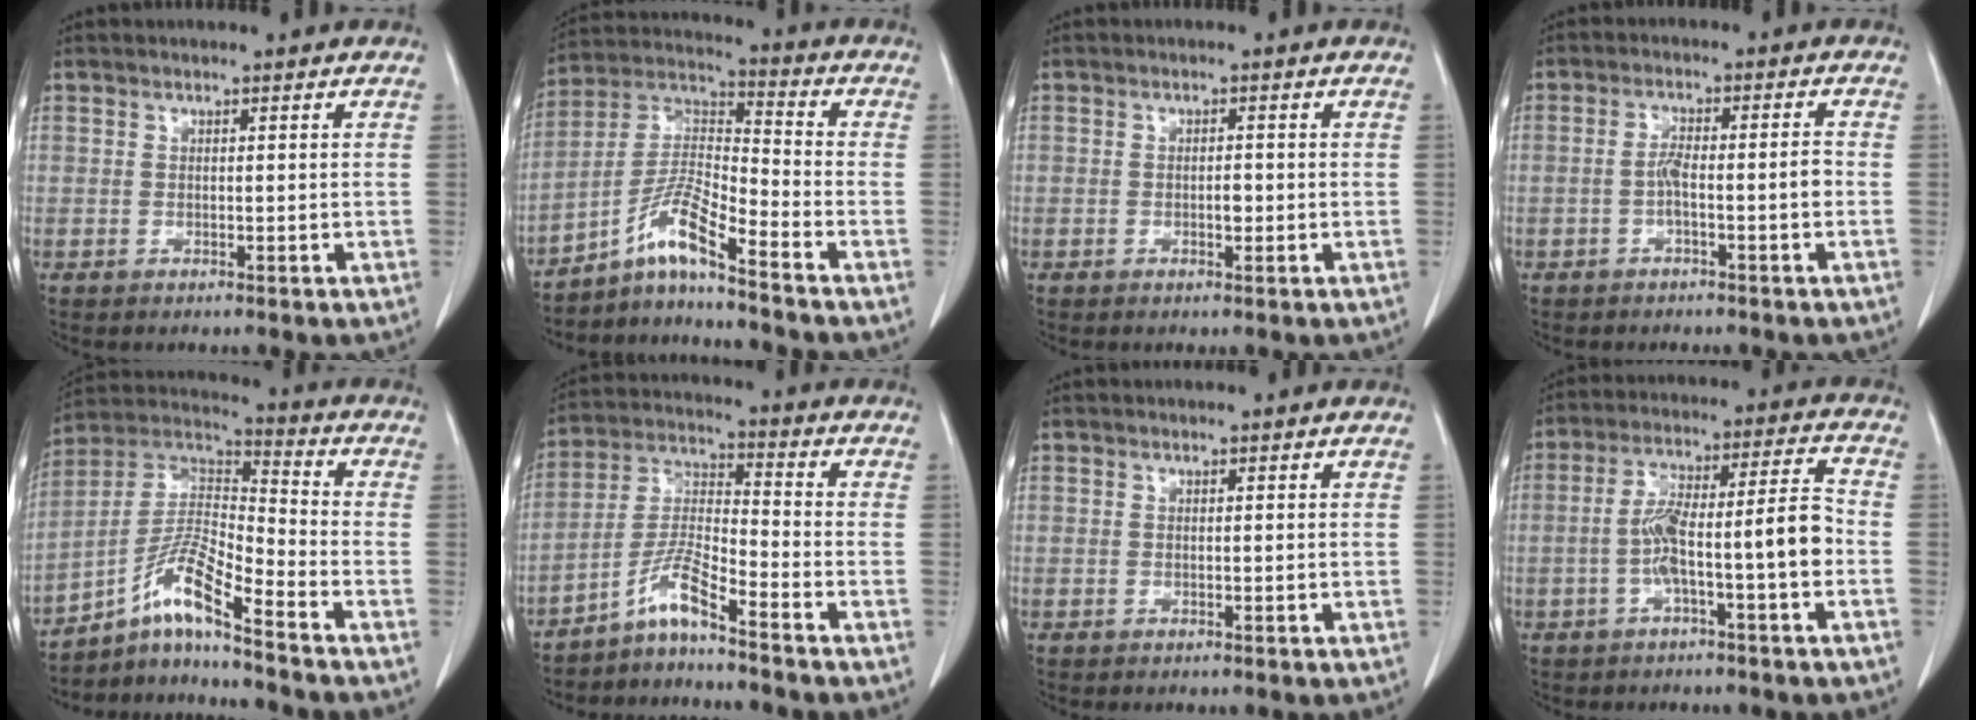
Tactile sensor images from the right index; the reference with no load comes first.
{"total": 8.1, "force": [-6.2, -0.3, 5.3], "torque": [-0.114, 0.010, -0.119]}
{"total": 1.4, "force": [-0.3, 0.7, 1.2], "torque": [-0.019, 0.002, -0.004]}
{"total": 4.1, "force": [-1.3, 0.5, 3.9], "torque": [-0.070, 0.013, -0.021]}
{"total": 10.2, "force": [-7.3, 0.0, 7.1], "torque": [-0.150, 0.013, -0.136]}
{"total": 6.4, "force": [-5.1, -0.2, 3.9], "torque": [-0.090, -0.003, -0.103]}
{"total": 0.0}
{"total": 10.5, "force": [-2.8, 0.8, 10.1], "torque": [-0.175, 0.033, -0.046]}